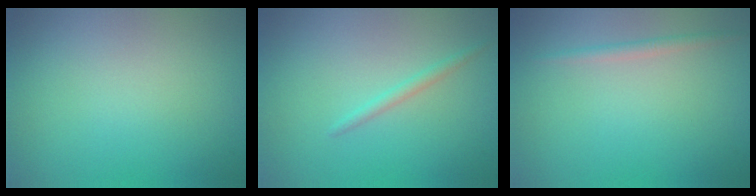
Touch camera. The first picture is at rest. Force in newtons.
{"total": 1.0, "press": 1.0, "slide": 0.1}
{"total": 1.1, "press": 1.1, "slide": 0.1}